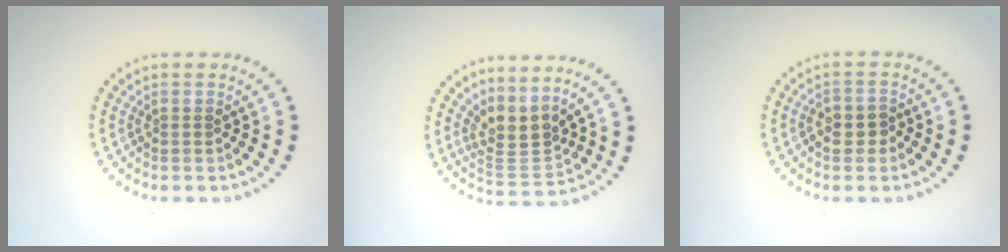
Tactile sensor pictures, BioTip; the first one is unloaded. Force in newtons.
{"total": 3.4, "press": 2.5, "slide": 2.3}
{"total": 2.3, "press": 2.2, "slide": 0.7}